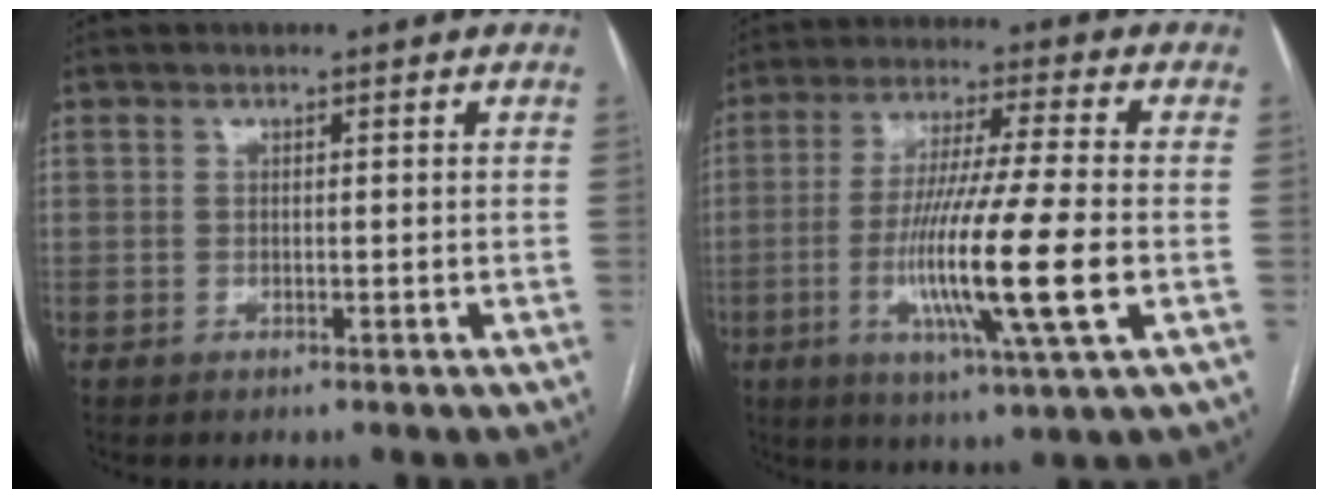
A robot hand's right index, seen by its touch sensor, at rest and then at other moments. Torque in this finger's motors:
{"motor_torque": [1.76, 0.21, 0.83, 0.21]}